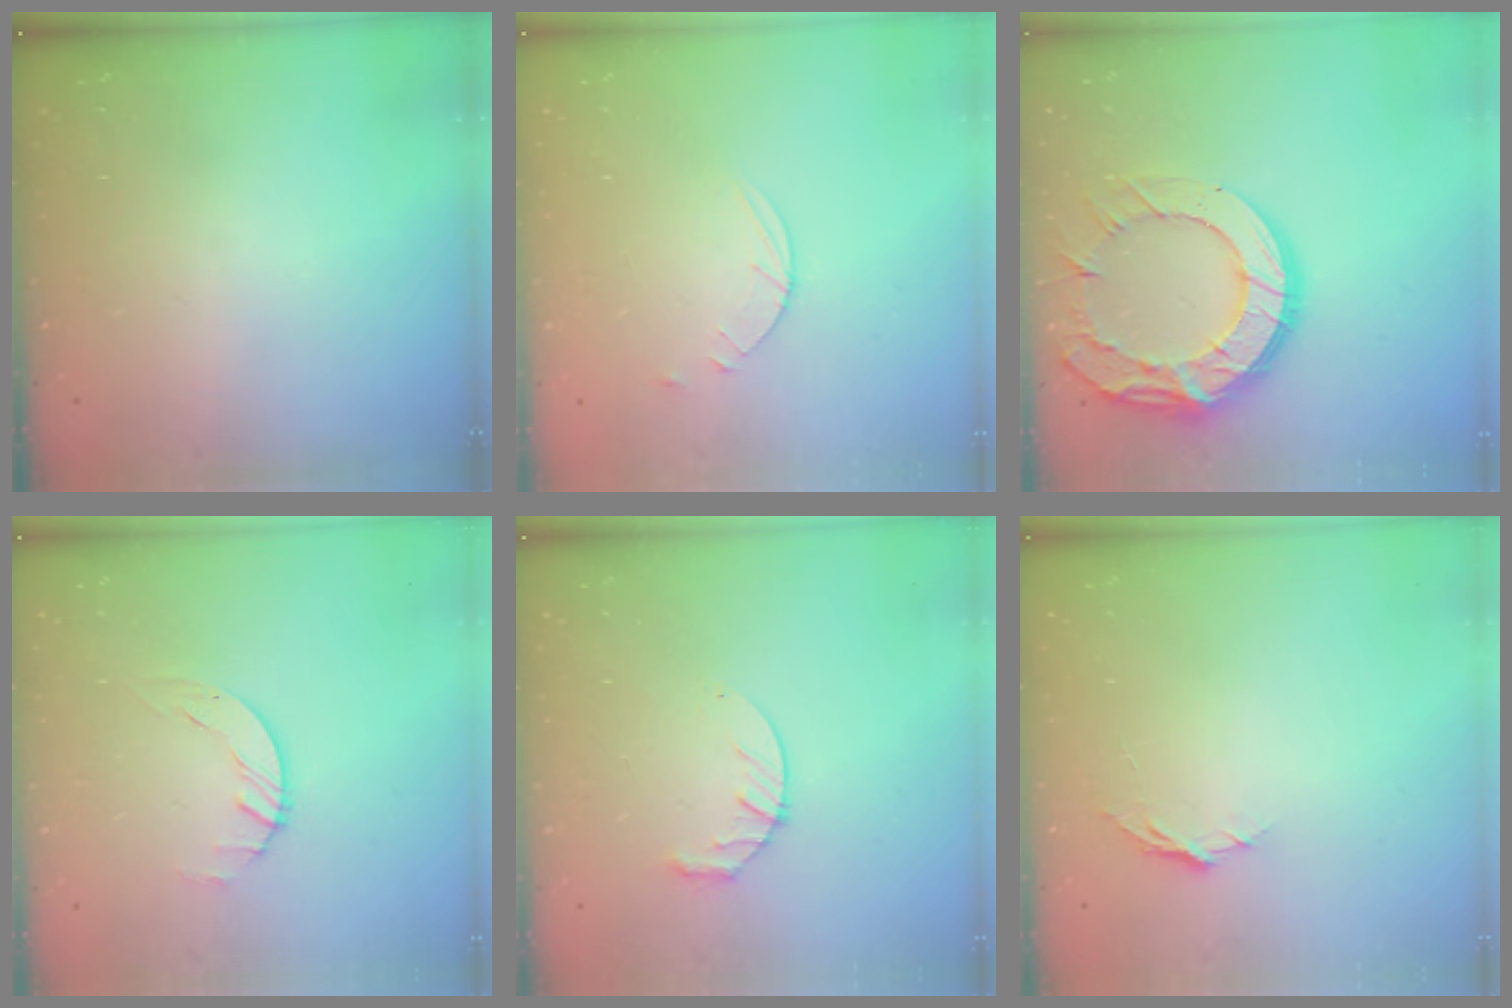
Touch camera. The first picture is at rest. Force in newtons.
{"total": 3.5, "press": 3.5, "slide": 0.4}
{"total": 18.8, "press": 18.7, "slide": 1.6}
{"total": 1.5, "press": 1.5, "slide": 0.2}
{"total": 6.8, "press": 6.8, "slide": 0.8}
{"total": 3.7, "press": 3.6, "slide": 0.4}